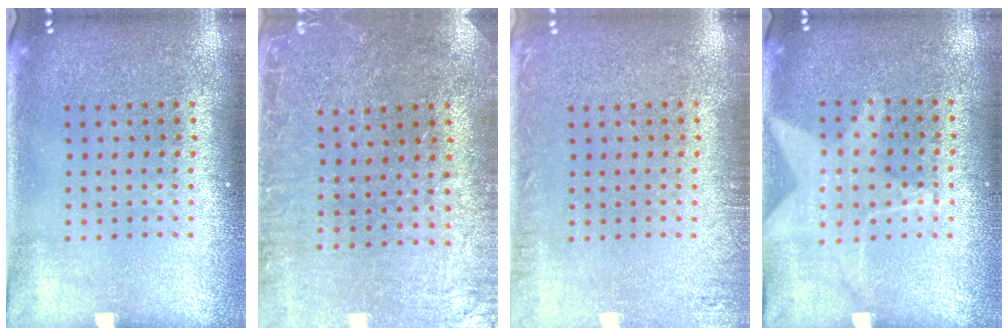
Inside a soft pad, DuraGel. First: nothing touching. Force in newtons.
{"total": 0.7, "press": 0.7, "slide": 0.2}
{"total": 1.7, "press": 1.7, "slide": 0.2}
{"total": 1.0, "press": 0.9, "slide": 0.4}